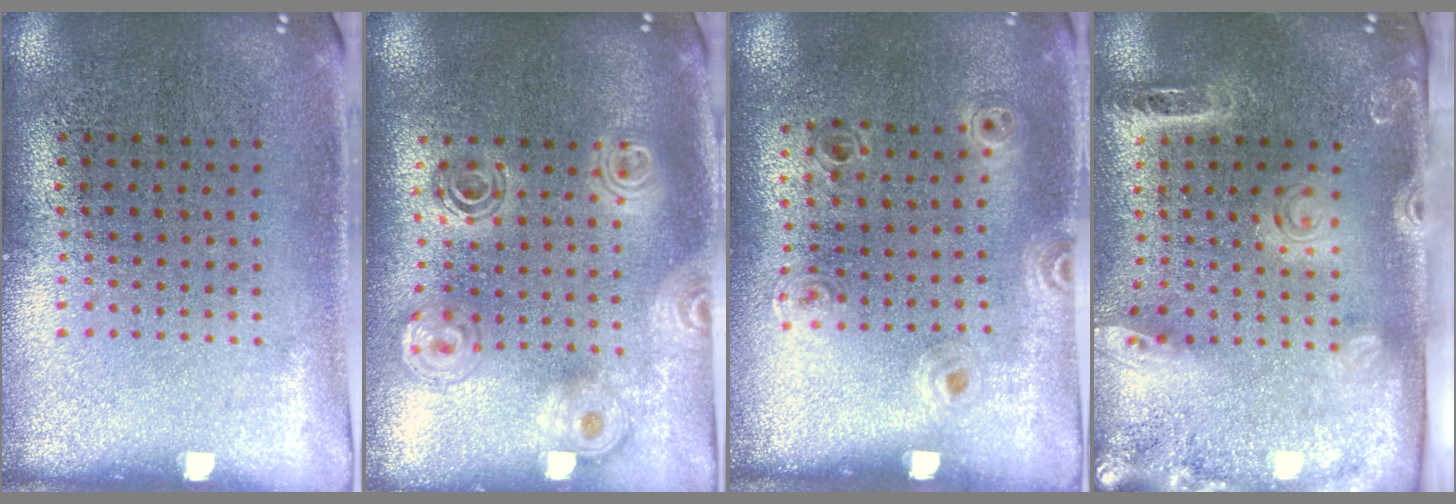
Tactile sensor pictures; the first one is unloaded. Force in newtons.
{"total": 1.8, "press": 1.6, "slide": 0.9}
{"total": 0.9, "press": 0.8, "slide": 0.3}
{"total": 2.6, "press": 2.0, "slide": 1.6}